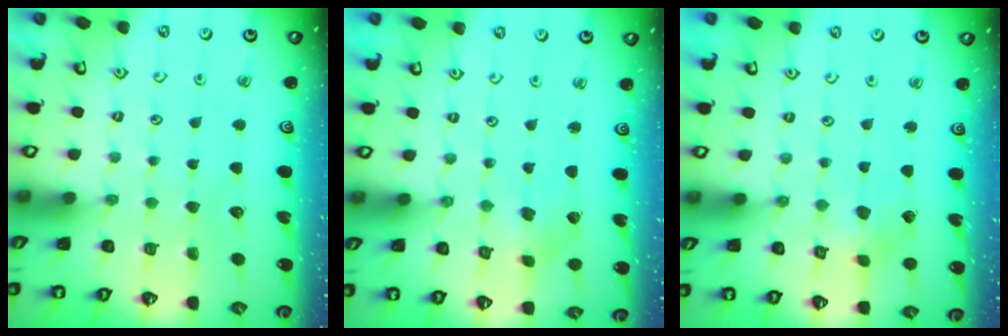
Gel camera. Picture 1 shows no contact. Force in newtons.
{"total": 2.0, "press": 2.0, "slide": 0.4}
{"total": 2.3, "press": 2.2, "slide": 0.3}